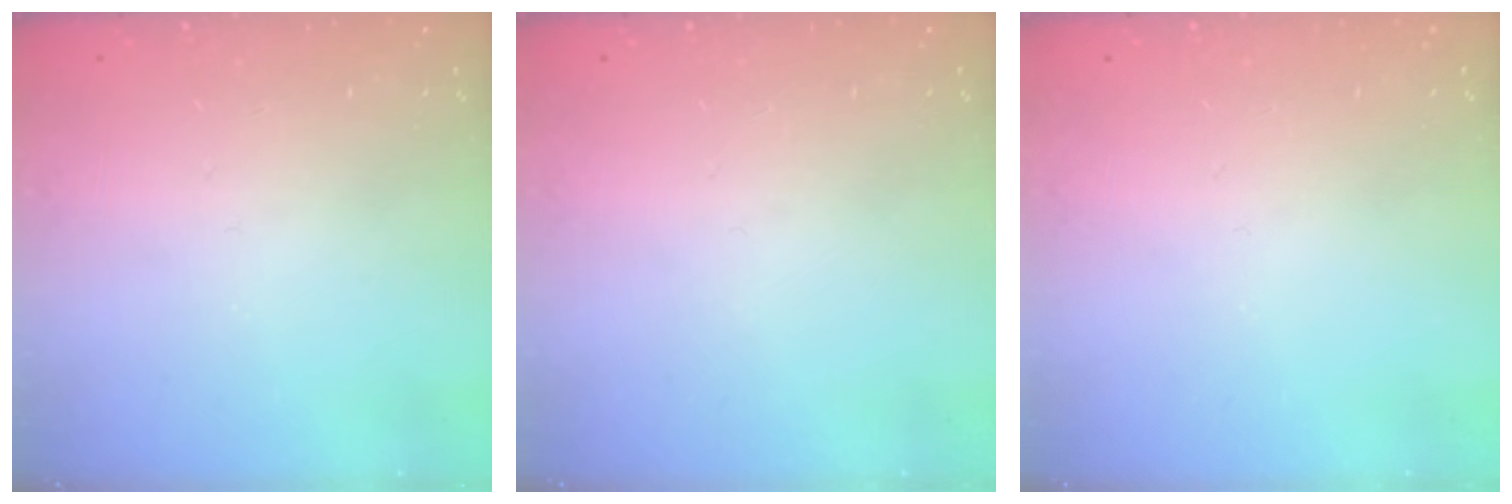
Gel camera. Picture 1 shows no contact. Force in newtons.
{"total": 0.0}
{"total": 0.0}